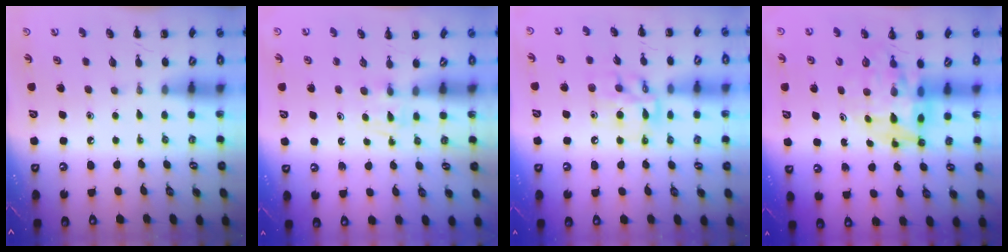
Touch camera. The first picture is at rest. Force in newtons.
{"total": 2.5, "press": 2.2, "slide": 1.1}
{"total": 12.3, "press": 12.2, "slide": 2.0}
{"total": 9.1, "press": 8.5, "slide": 3.2}